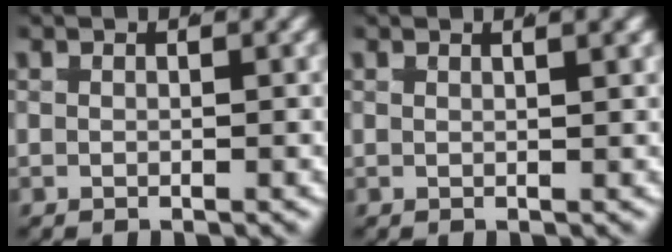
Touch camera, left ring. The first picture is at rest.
{"total": 1.6, "force": [1.1, 0.4, 1.0], "torque": [-0.008, 0.006, 0.014]}